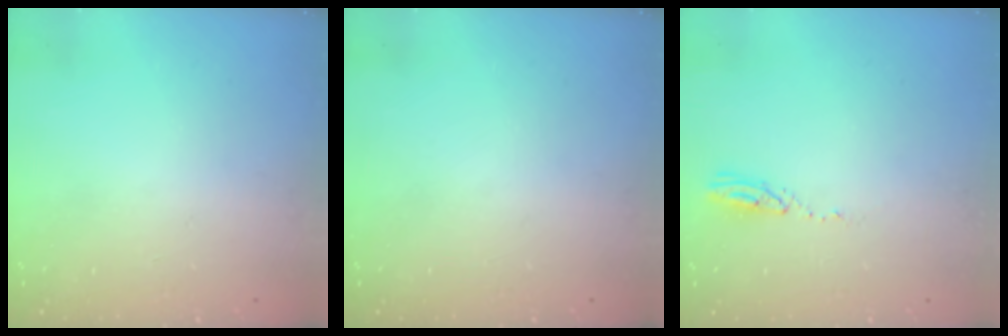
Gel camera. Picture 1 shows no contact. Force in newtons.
{"total": 0.0}
{"total": 3.5, "press": 3.5, "slide": 0.3}